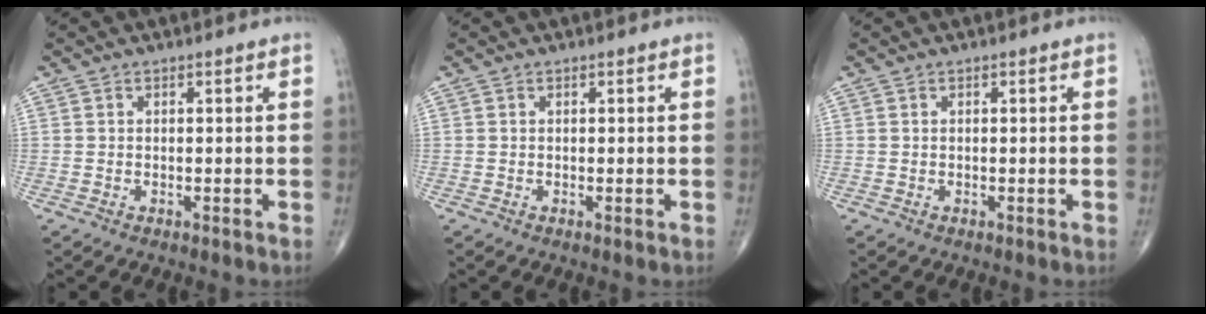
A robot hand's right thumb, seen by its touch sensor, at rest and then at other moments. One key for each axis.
{"total": 0.0}
{"total": 0.0}